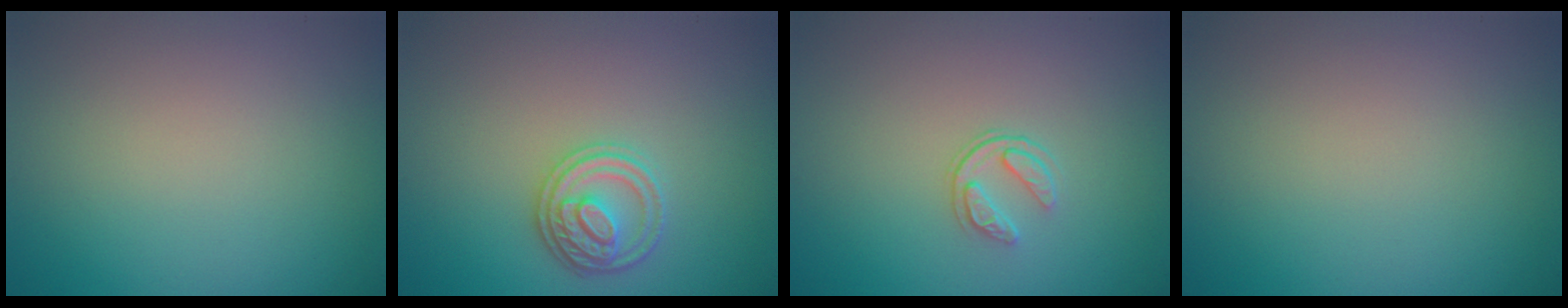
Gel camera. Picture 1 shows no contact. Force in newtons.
{"total": 3.0, "press": 2.8, "slide": 1.0}
{"total": 1.7, "press": 1.1, "slide": 1.3}
{"total": 0.0}